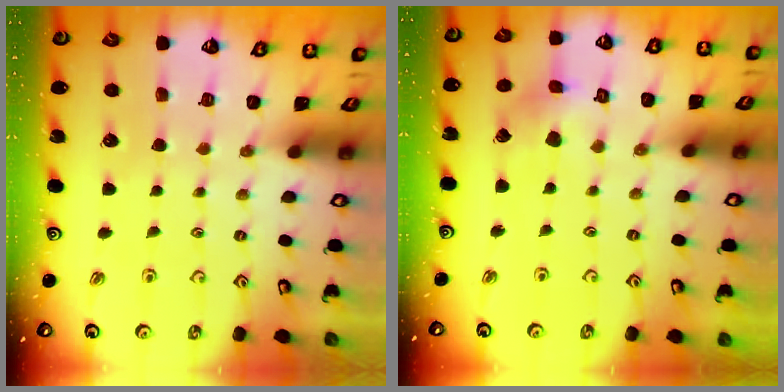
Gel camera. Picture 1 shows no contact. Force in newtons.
{"total": 6.1, "press": 6.1, "slide": 0.5}